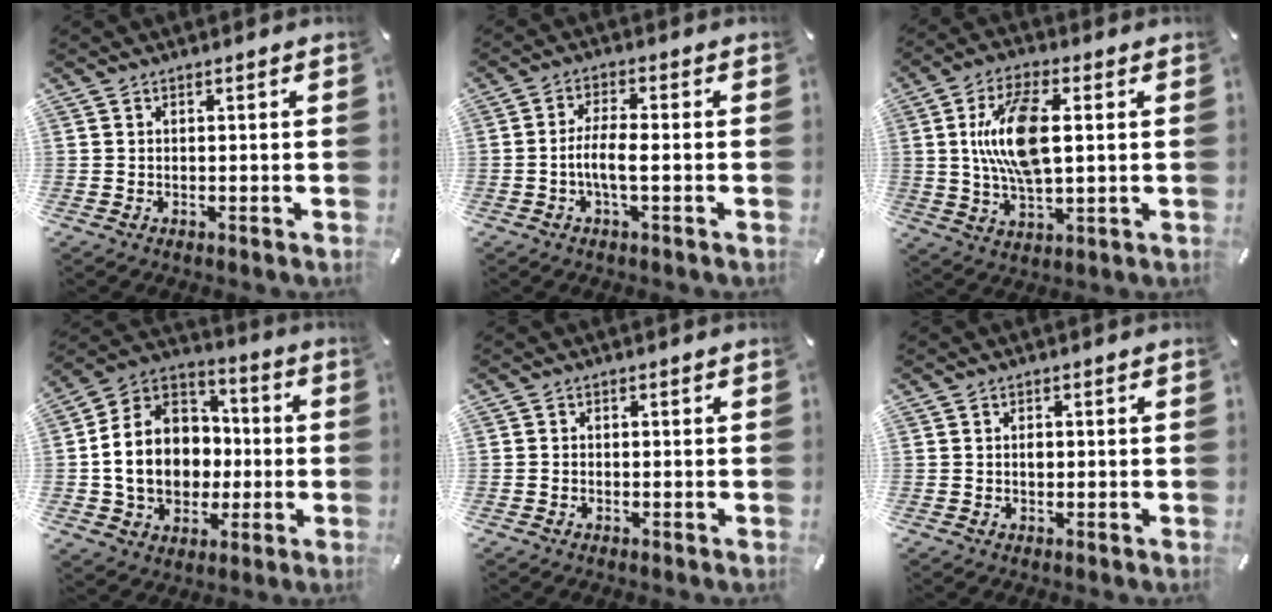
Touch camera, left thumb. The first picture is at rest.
{"total": 6.1, "force": [-1.3, 1.8, 5.7], "torque": [-0.115, 0.000, -0.026]}
{"total": 14.0, "force": [2.2, 6.4, 12.2], "torque": [-0.259, -0.006, 0.032]}
{"total": 15.5, "force": [-2.3, 13.3, 7.7], "torque": [-0.178, 0.012, -0.036]}
{"total": 0.6, "force": [-0.4, 0.3, 0.2], "torque": [-0.004, -0.001, -0.009]}
{"total": 1.1, "force": [0.0, 0.9, 0.7], "torque": [-0.007, -0.002, -0.002]}